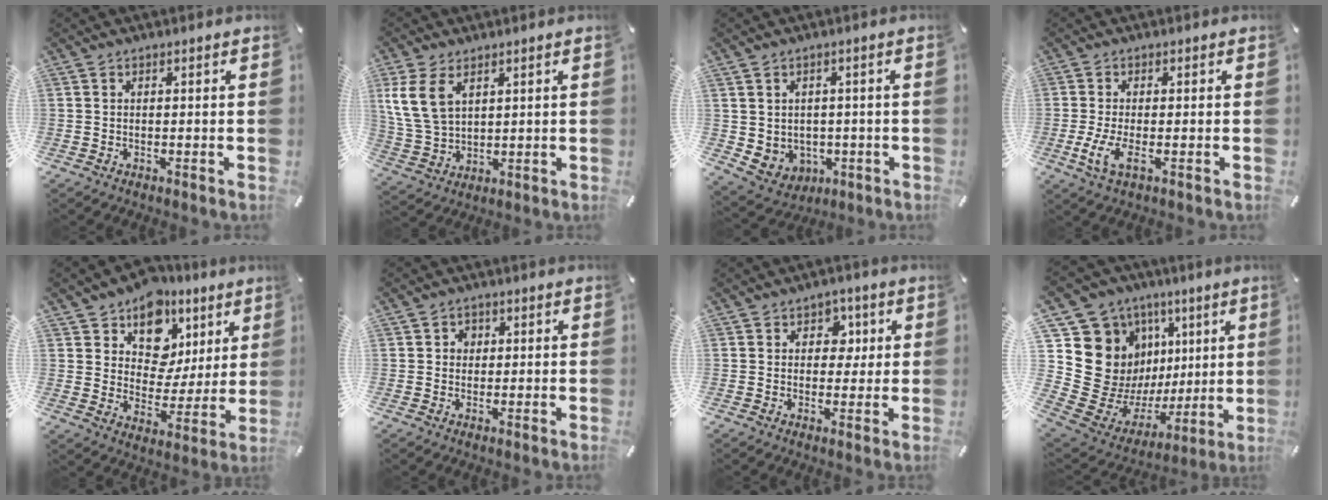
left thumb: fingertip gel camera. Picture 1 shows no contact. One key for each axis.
{"total": 8.8, "fx": 4.1, "fy": 5.8, "fz": 5.3, "tx": -0.132, "ty": -0.002, "tz": 0.078}
{"total": 4.9, "fx": 0.9, "fy": 4.8, "fz": 0.6, "tx": -0.030, "ty": -0.015, "tz": 0.018}
{"total": 5.4, "fx": -1.2, "fy": 1.7, "fz": 5.0, "tx": -0.124, "ty": -0.020, "tz": -0.026}
{"total": 12.8, "fx": 7.0, "fy": 9.7, "fz": 4.3, "tx": -0.069, "ty": -0.055, "tz": 0.132}
{"total": 2.3, "fx": -0.1, "fy": 2.2, "fz": 0.6, "tx": -0.005, "ty": 0.005, "tz": -0.007}
{"total": 5.4, "fx": 1.3, "fy": 4.6, "fz": 2.6, "tx": -0.014, "ty": -0.004, "tz": 0.011}
{"total": 20.2, "fx": 4.9, "fy": 17.8, "fz": 8.1, "tx": -0.135, "ty": -0.069, "tz": 0.141}